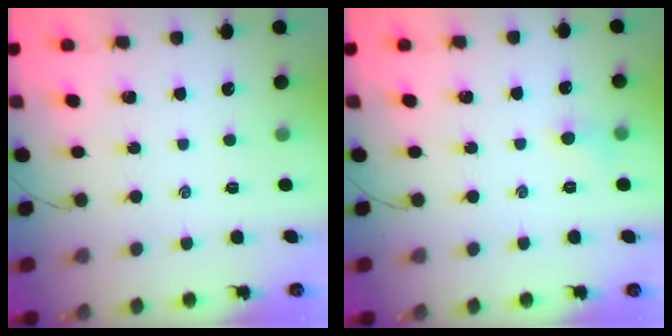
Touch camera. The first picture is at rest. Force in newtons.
{"total": 4.6, "press": 4.4, "slide": 1.6}